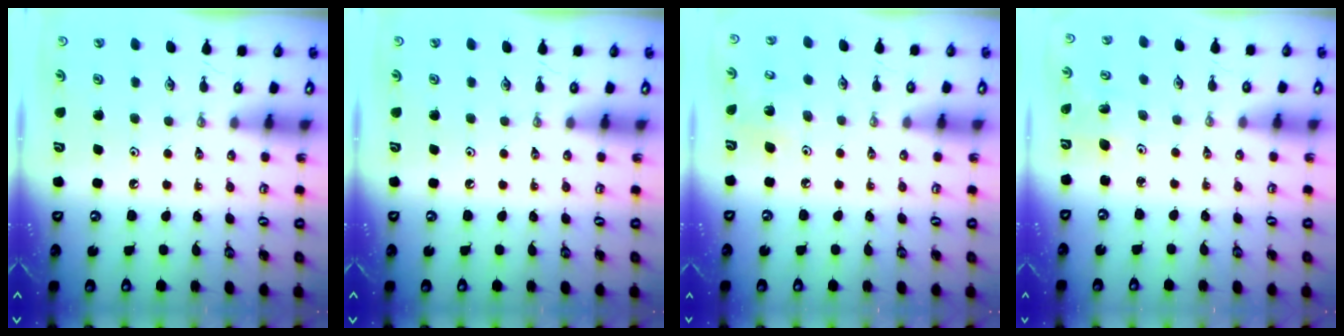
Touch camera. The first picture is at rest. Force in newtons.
{"total": 0.0}
{"total": 6.3, "press": 6.3, "slide": 0.4}
{"total": 3.8, "press": 3.8, "slide": 0.4}